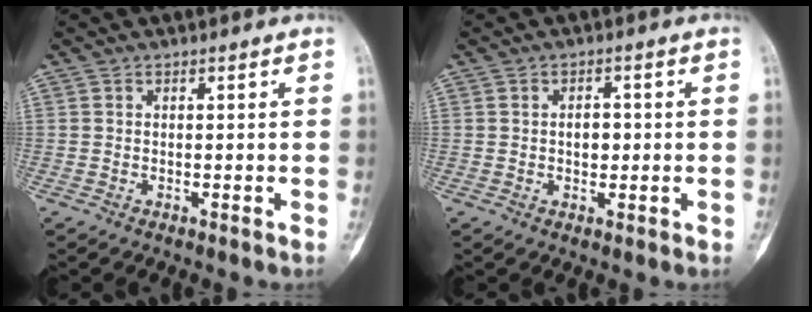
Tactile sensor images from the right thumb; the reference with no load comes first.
{"total": 3.2, "force": [0.0, 2.3, 2.3], "torque": [-0.015, 0.005, -0.002]}